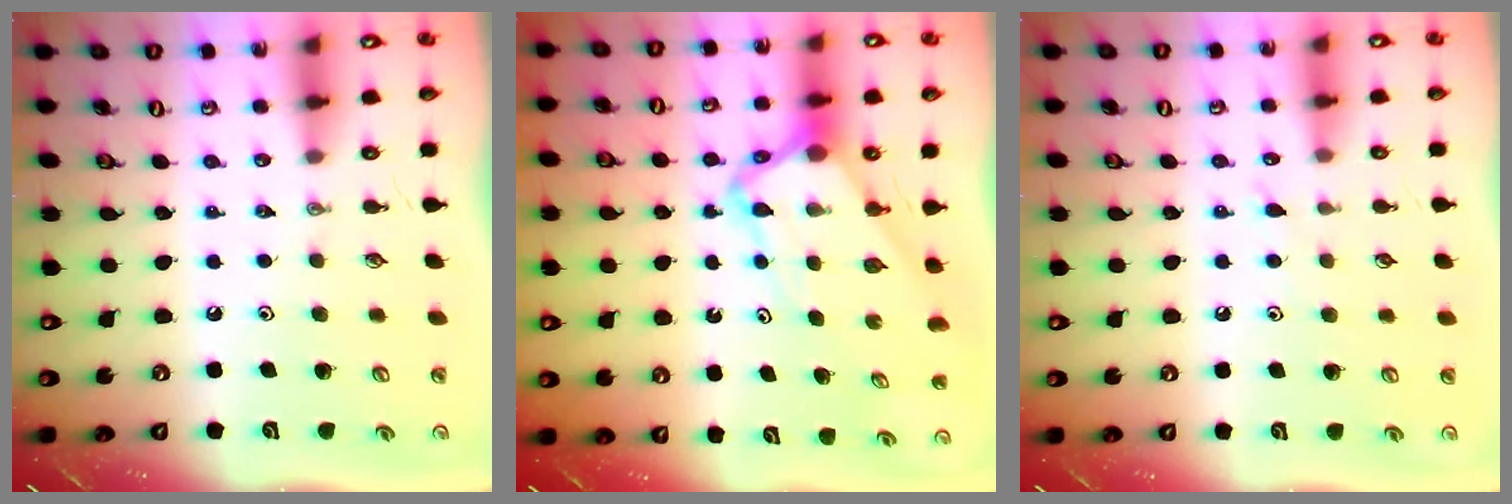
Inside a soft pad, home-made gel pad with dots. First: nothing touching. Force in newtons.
{"total": 6.2, "press": 6.1, "slide": 0.5}
{"total": 6.3, "press": 6.2, "slide": 0.7}